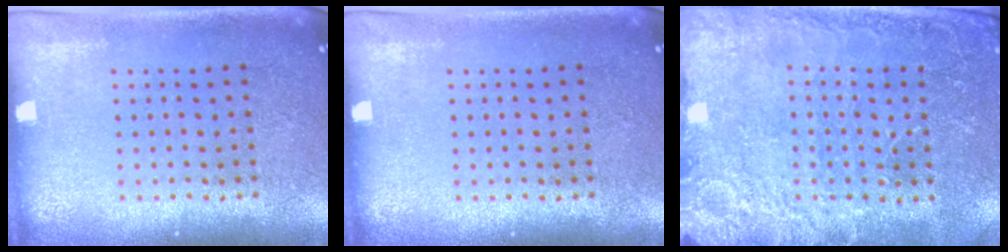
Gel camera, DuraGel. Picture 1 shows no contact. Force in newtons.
{"total": 0.0}
{"total": 2.8, "press": 2.7, "slide": 0.4}